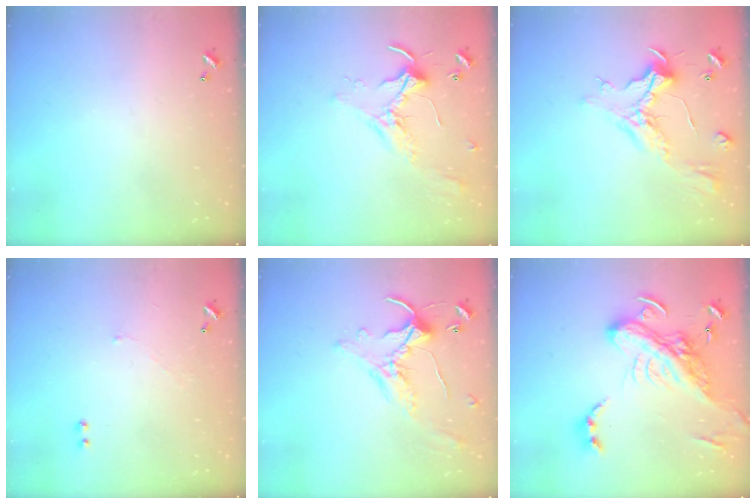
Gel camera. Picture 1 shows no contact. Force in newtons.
{"total": 2.1, "press": 2.1, "slide": 0.4}
{"total": 1.1, "press": 0.5, "slide": 1.0}
{"total": 2.0, "press": 1.9, "slide": 0.7}
{"total": 1.6, "press": 1.2, "slide": 1.0}
{"total": 11.6, "press": 11.5, "slide": 1.4}